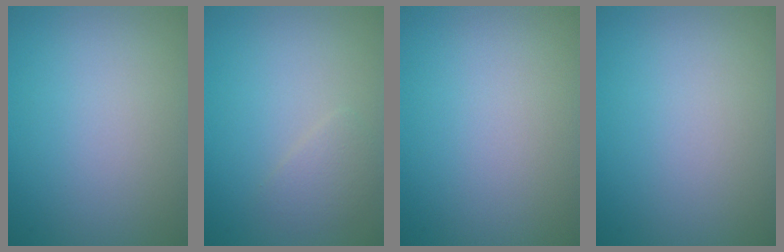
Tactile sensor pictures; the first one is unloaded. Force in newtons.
{"total": 1.5, "press": 1.5, "slide": 0.1}
{"total": 0.0}
{"total": 0.0}